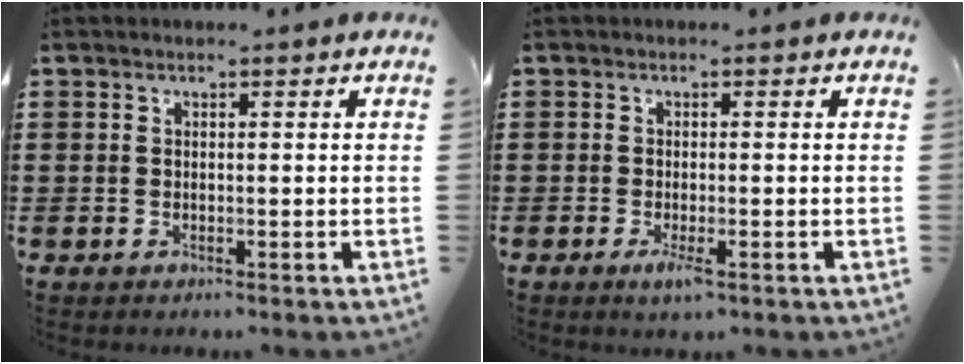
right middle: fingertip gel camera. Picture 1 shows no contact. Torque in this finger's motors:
{"motor_torque": [1.61, 0.54, 0.32, 0.07]}